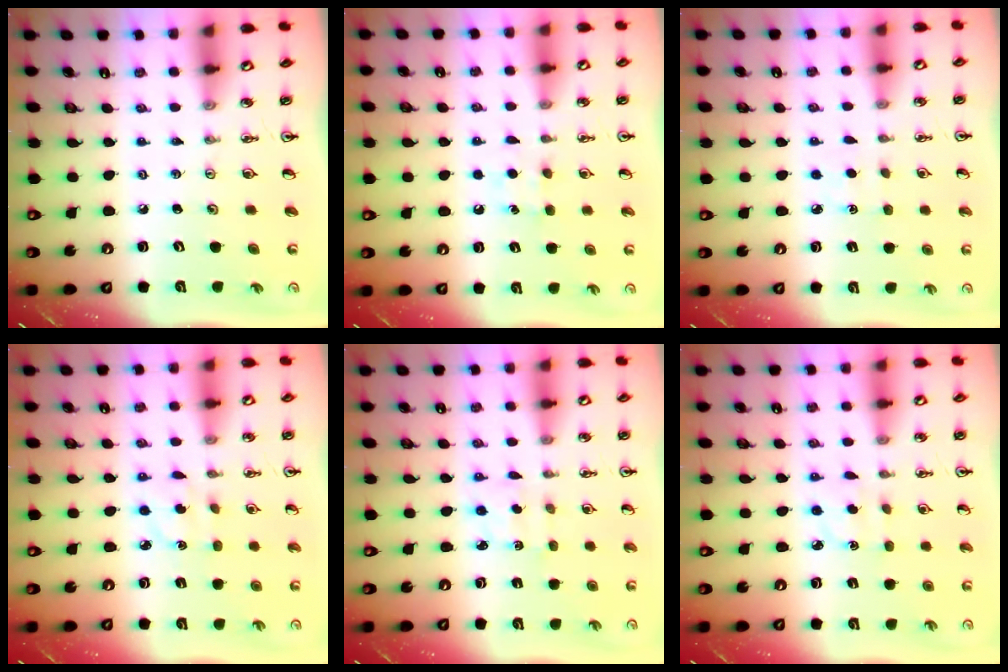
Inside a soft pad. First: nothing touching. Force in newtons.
{"total": 5.0, "press": 4.9, "slide": 0.7}
{"total": 2.0, "press": 2.0, "slide": 0.3}
{"total": 3.6, "press": 3.5, "slide": 0.7}
{"total": 1.8, "press": 1.6, "slide": 0.7}
{"total": 2.7, "press": 2.6, "slide": 0.9}